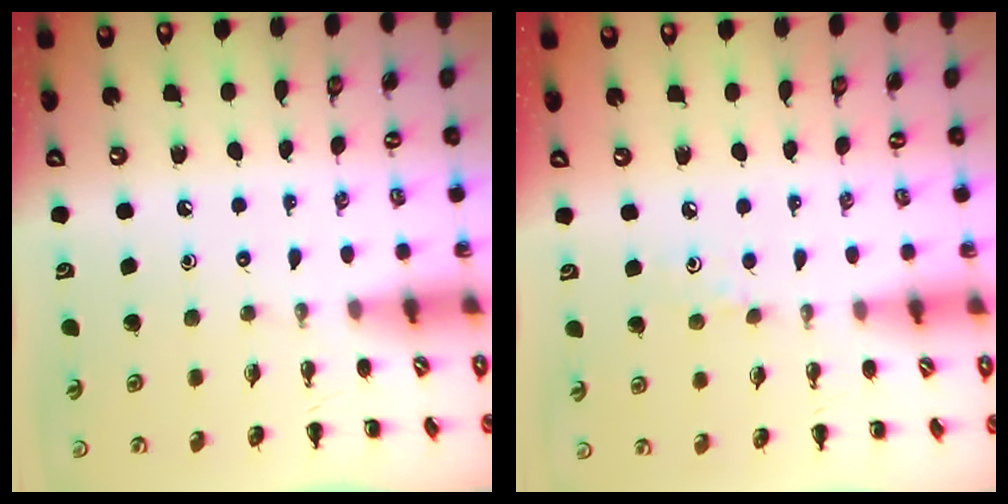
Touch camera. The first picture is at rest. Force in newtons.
{"total": 3.4, "press": 3.3, "slide": 0.9}